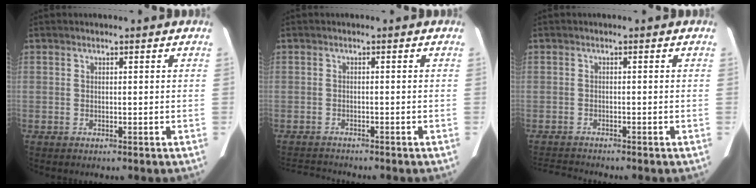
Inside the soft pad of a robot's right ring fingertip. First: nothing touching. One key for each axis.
{"total": 3.7, "fx": -3.6, "fy": 0.2, "fz": 0.6, "tx": -0.012, "ty": -0.012, "tz": -0.056}
{"total": 2.5, "fx": -2.5, "fy": -0.5, "fz": 0.1, "tx": -0.008, "ty": -0.018, "tz": -0.043}